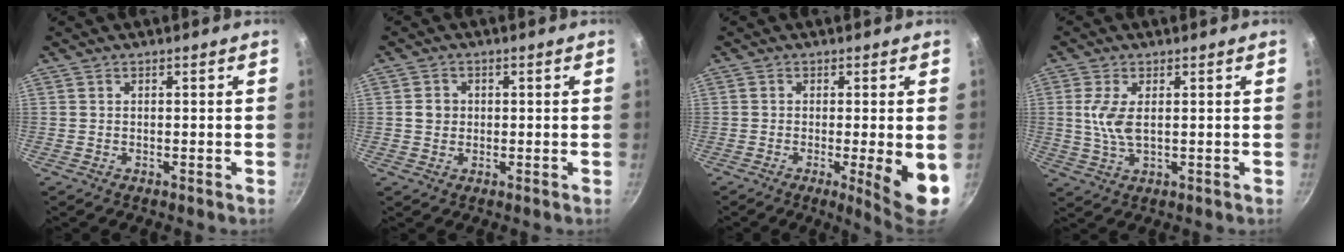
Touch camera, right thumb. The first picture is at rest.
{"total": 2.8, "force": [0.1, 2.6, 1.1], "torque": [-0.005, 0.006, 0.000]}
{"total": 8.6, "force": [-1.8, 1.1, 8.4], "torque": [-0.110, -0.009, -0.019]}
{"total": 5.6, "force": [0.8, 2.5, 4.9], "torque": [-0.106, -0.003, 0.017]}